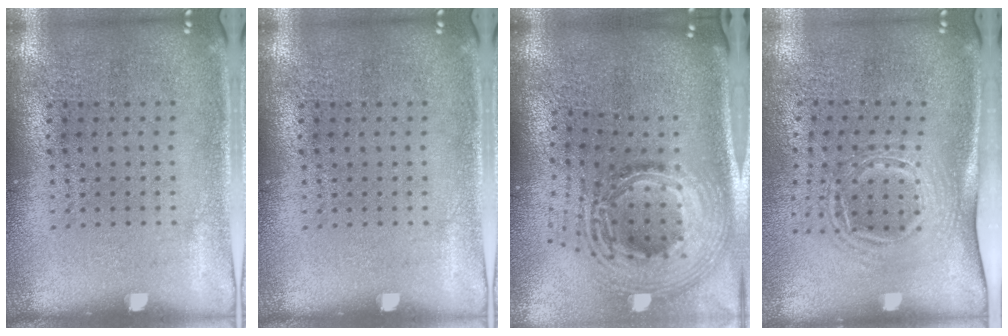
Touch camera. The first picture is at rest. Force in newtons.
{"total": 0.0}
{"total": 3.0, "press": 2.1, "slide": 2.2}
{"total": 1.7, "press": 1.2, "slide": 1.2}